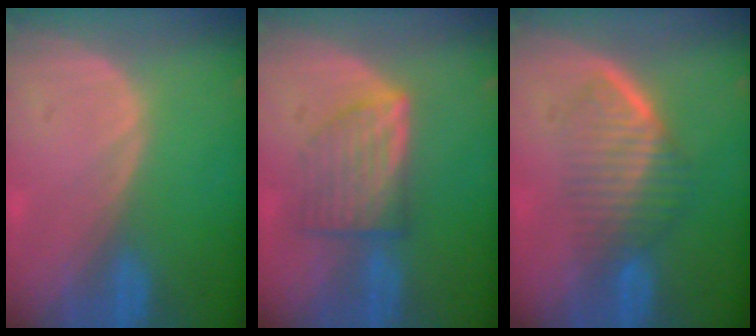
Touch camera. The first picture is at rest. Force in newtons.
{"total": 6.9, "press": 6.2, "slide": 2.9}
{"total": 6.8, "press": 5.9, "slide": 3.4}